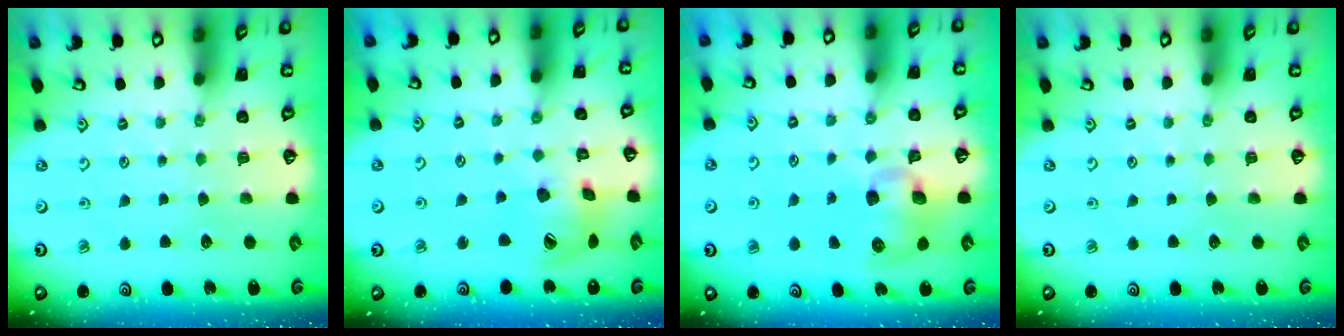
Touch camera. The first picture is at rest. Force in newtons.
{"total": 13.4, "press": 13.3, "slide": 1.8}
{"total": 8.7, "press": 8.6, "slide": 1.4}
{"total": 0.0}